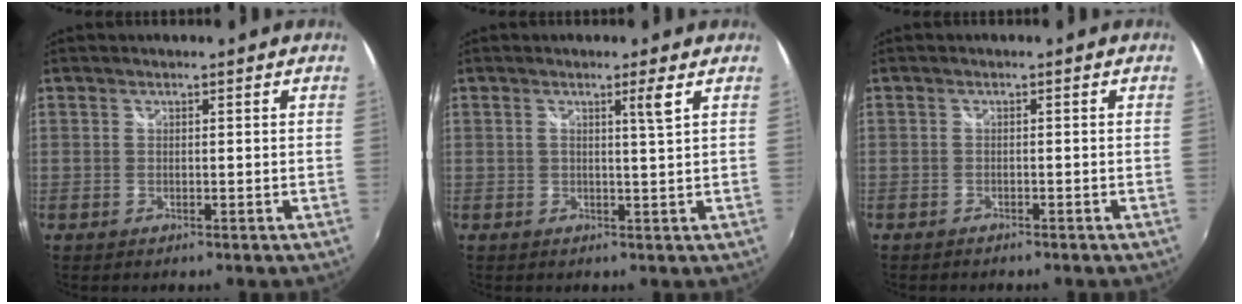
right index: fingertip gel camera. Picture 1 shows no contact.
{"total": 2.3, "force": [1.0, -0.9, 1.9], "torque": [-0.030, -0.009, 0.014]}
{"total": 1.5, "force": [-1.4, 0.5, 0.3], "torque": [-0.015, -0.003, -0.022]}